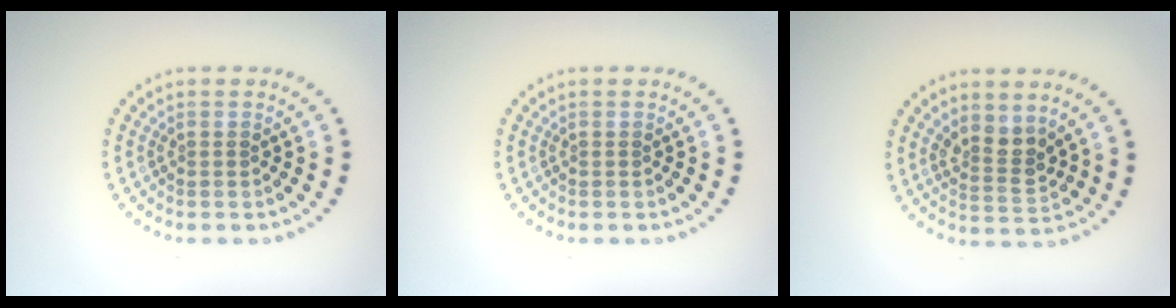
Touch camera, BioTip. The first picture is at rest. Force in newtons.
{"total": 0.0}
{"total": 2.7, "press": 2.3, "slide": 1.4}